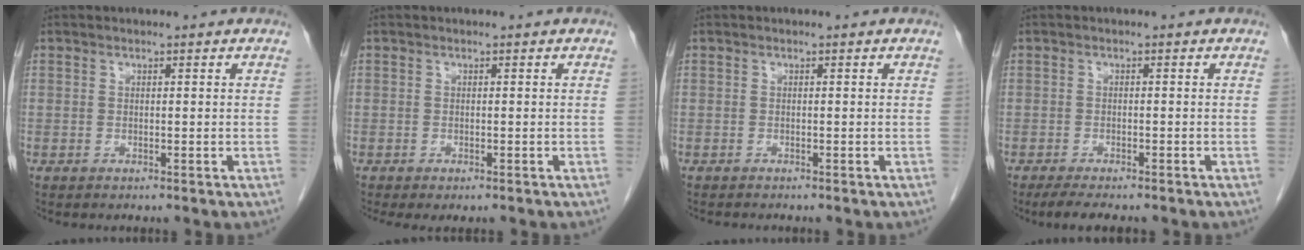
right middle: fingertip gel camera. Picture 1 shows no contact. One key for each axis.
{"total": 2.4, "fx": -1.9, "fy": 0.8, "fz": 1.2, "tx": -0.012, "ty": -0.006, "tz": -0.025}
{"total": 1.2, "fx": -1.2, "fy": 0.1, "fz": 0.4, "tx": -0.011, "ty": -0.003, "tz": -0.016}
{"total": 5.5, "fx": -4.5, "fy": 1.1, "fz": 2.9, "tx": -0.044, "ty": -0.011, "tz": -0.066}